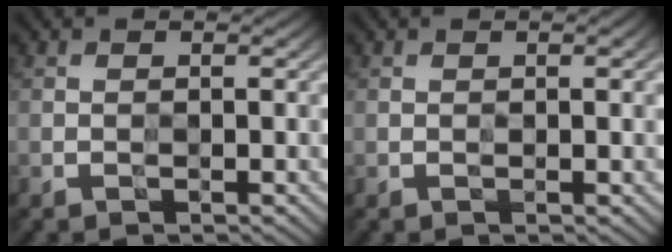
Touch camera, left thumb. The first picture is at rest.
{"total": 1.2, "force": [0.3, 0.1, 1.2], "torque": [-0.022, 0.000, 0.004]}